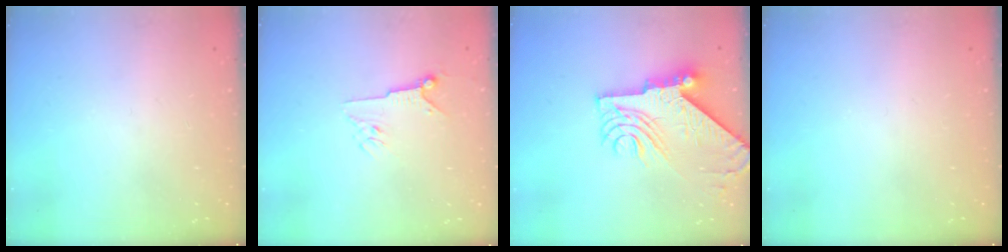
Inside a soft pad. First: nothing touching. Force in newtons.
{"total": 5.6, "press": 5.6, "slide": 0.8}
{"total": 11.9, "press": 11.9, "slide": 1.2}
{"total": 0.0}